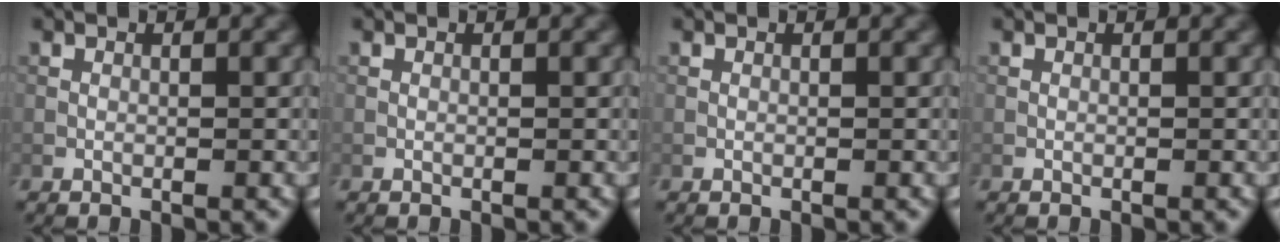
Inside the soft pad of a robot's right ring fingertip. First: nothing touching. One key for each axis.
{"total": 0.0}
{"total": 0.0}
{"total": 0.0}